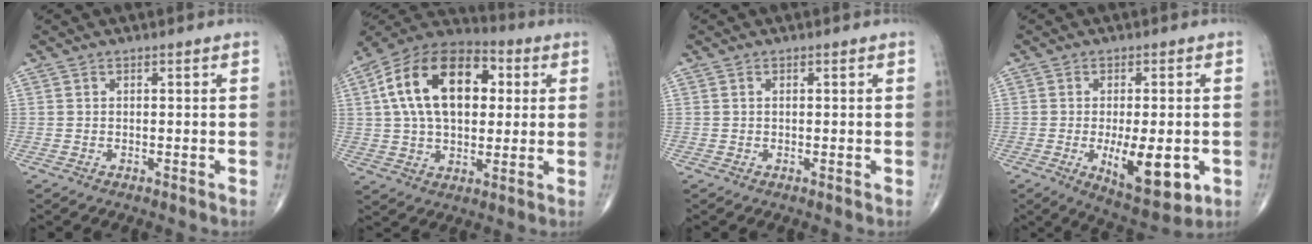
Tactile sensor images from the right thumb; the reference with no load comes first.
{"total": 20.8, "force": [4.4, 12.8, 15.9], "torque": [-0.252, 0.016, 0.065]}
{"total": 0.0}
{"total": 12.5, "force": [-3.0, 5.0, 11.0], "torque": [-0.148, -0.016, -0.033]}